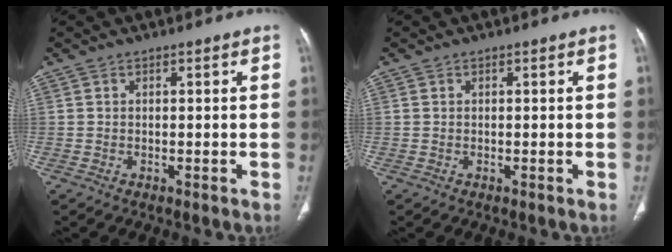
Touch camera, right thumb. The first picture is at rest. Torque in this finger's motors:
{"motor_torque": [-0.18, -0.21, -0.21, -0.20, 0.00]}